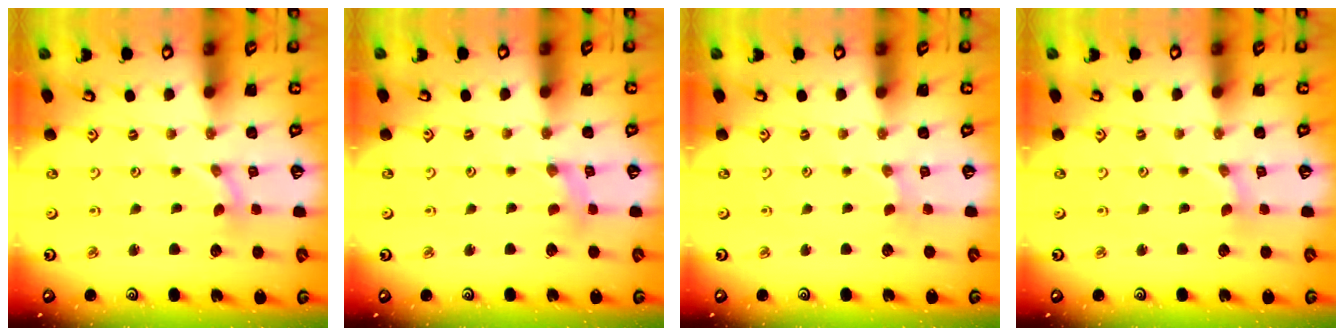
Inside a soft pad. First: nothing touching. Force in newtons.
{"total": 1.6, "press": 1.6, "slide": 0.3}
{"total": 0.0}
{"total": 0.0}